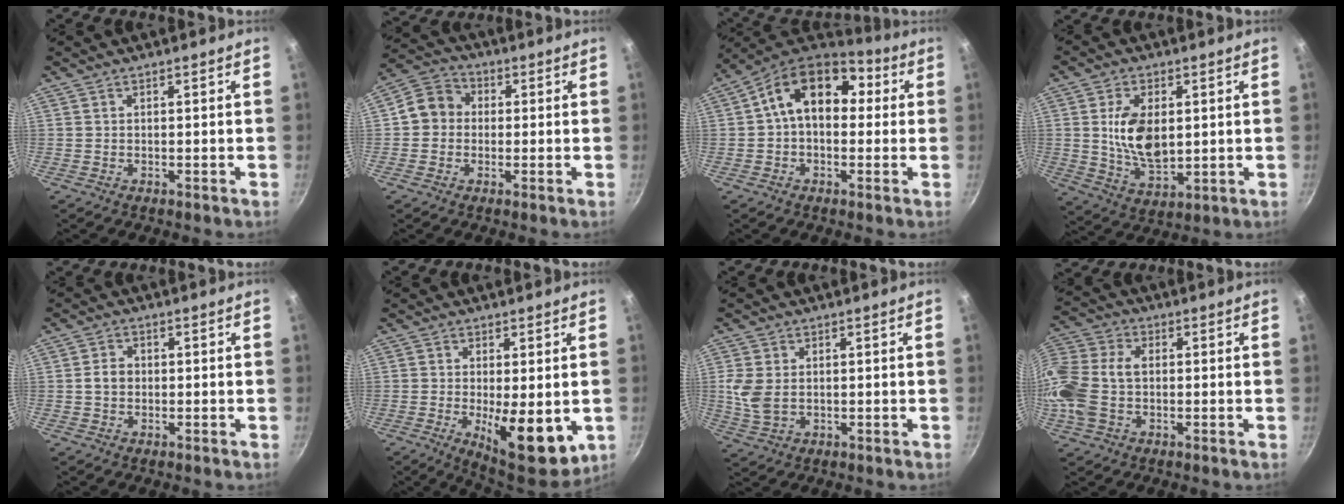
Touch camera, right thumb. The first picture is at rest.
{"total": 7.4, "force": [0.0, 6.5, 3.4], "torque": [-0.043, 0.025, -0.014]}
{"total": 15.1, "force": [2.1, 10.0, 11.1], "torque": [-0.143, 0.045, 0.021]}
{"total": 11.4, "force": [1.4, 6.7, 9.2], "torque": [-0.154, -0.015, 0.037]}
{"total": 3.1, "force": [-0.1, 2.5, 1.8], "torque": [-0.028, 0.009, -0.006]}
{"total": 13.0, "force": [-2.8, 4.9, 11.7], "torque": [-0.158, -0.026, -0.025]}
{"total": 6.1, "force": [0.3, 4.2, 4.4], "torque": [-0.100, -0.001, 0.014]}
{"total": 16.8, "force": [-0.3, 11.6, 12.1], "torque": [-0.314, 0.021, -0.003]}